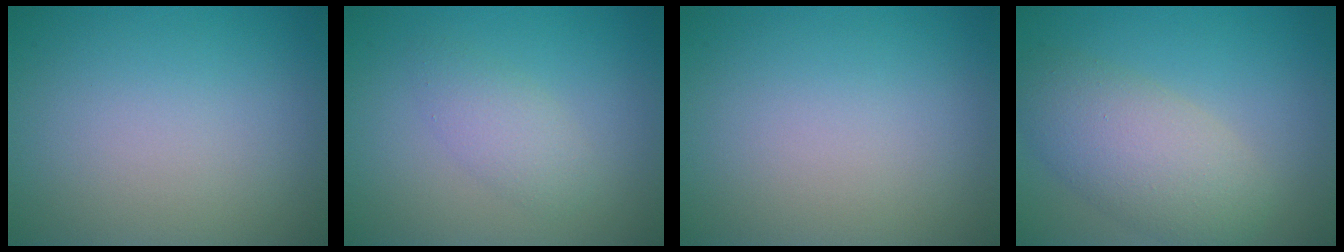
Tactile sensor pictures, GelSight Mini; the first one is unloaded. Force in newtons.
{"total": 2.1, "press": 2.1, "slide": 0.0}
{"total": 0.0}
{"total": 5.6, "press": 5.6, "slide": 0.1}